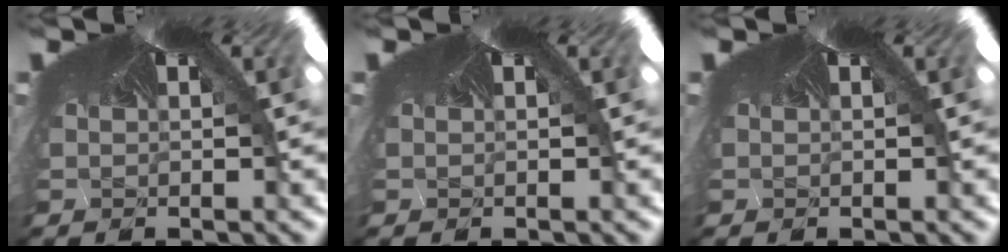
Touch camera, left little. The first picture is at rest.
{"total": 0.0}
{"total": 0.0}